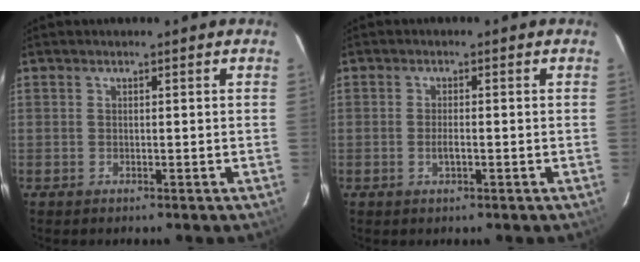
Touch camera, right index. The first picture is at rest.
{"total": 1.9, "force": [-0.6, 0.6, 1.7], "torque": [-0.033, -0.003, -0.011]}